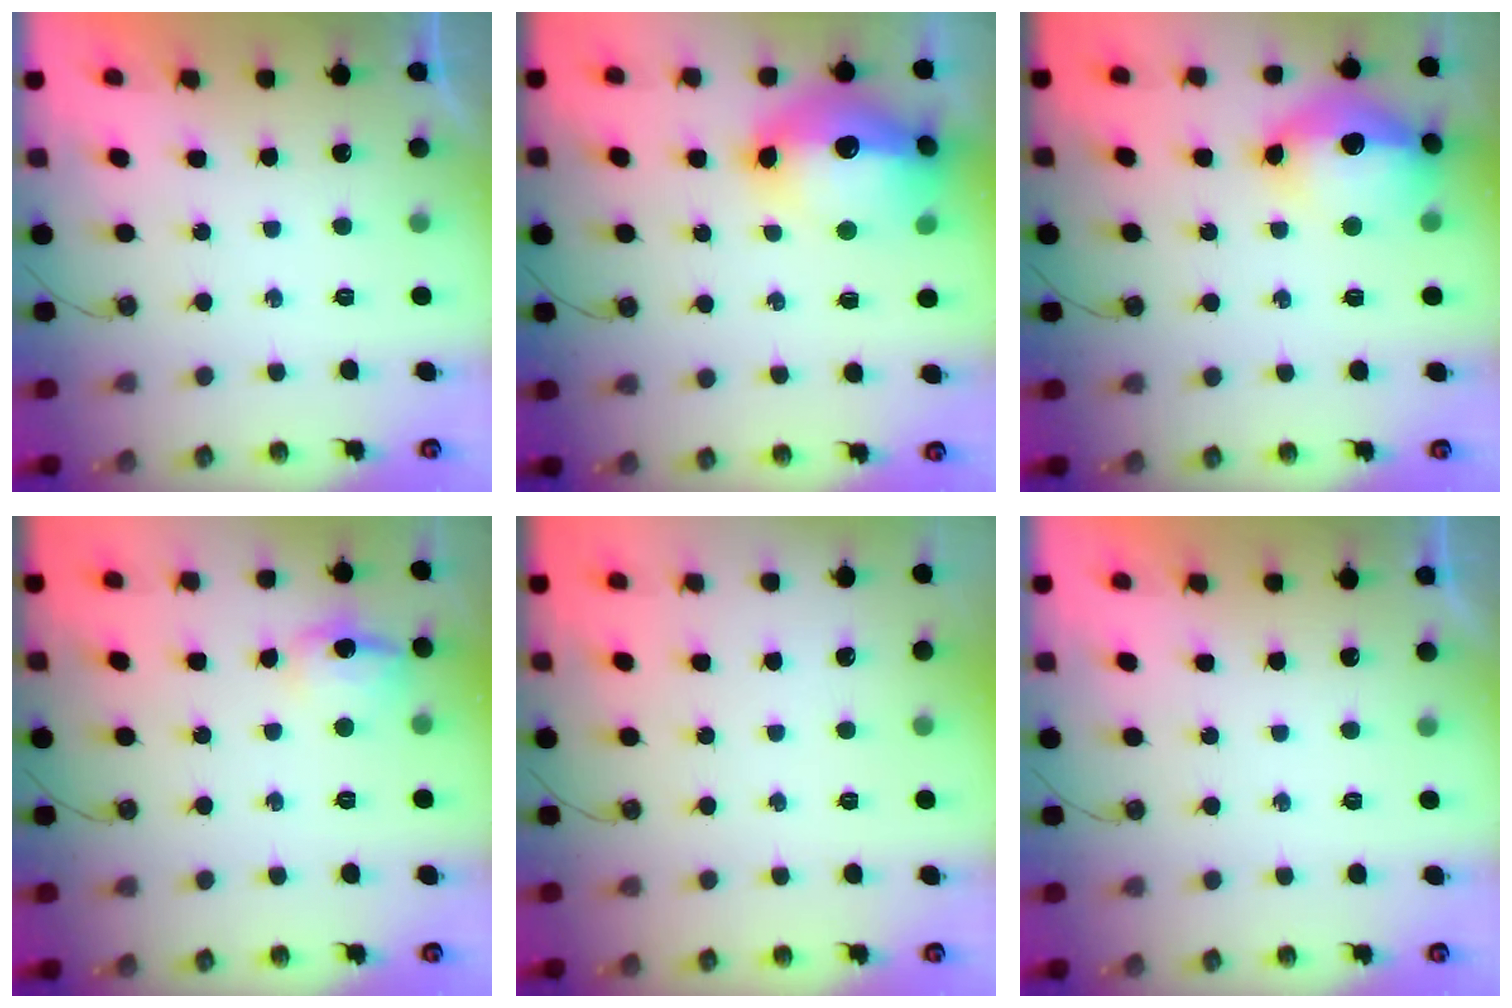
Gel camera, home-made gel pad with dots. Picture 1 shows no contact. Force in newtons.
{"total": 24.4, "press": 20.8, "slide": 12.8}
{"total": 15.9, "press": 15.8, "slide": 1.7}
{"total": 10.7, "press": 10.7, "slide": 0.8}
{"total": 0.0}
{"total": 0.0}